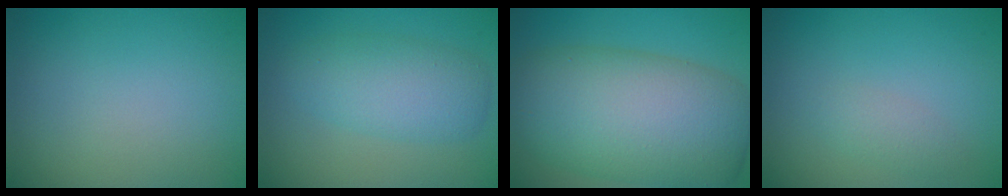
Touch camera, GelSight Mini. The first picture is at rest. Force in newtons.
{"total": 4.4, "press": 4.4, "slide": 0.2}
{"total": 12.8, "press": 12.8, "slide": 0.6}
{"total": 1.3, "press": 1.3, "slide": 0.0}